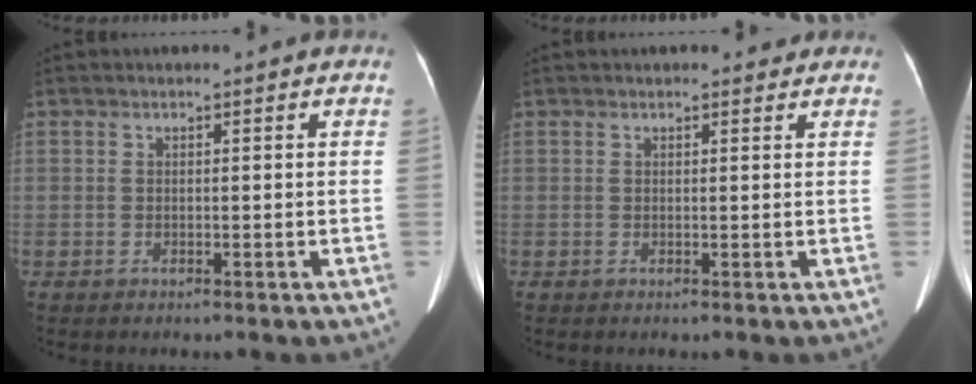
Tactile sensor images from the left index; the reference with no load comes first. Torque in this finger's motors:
{"motor_torque": [-0.06, -0.09, 0.01, 0.01]}